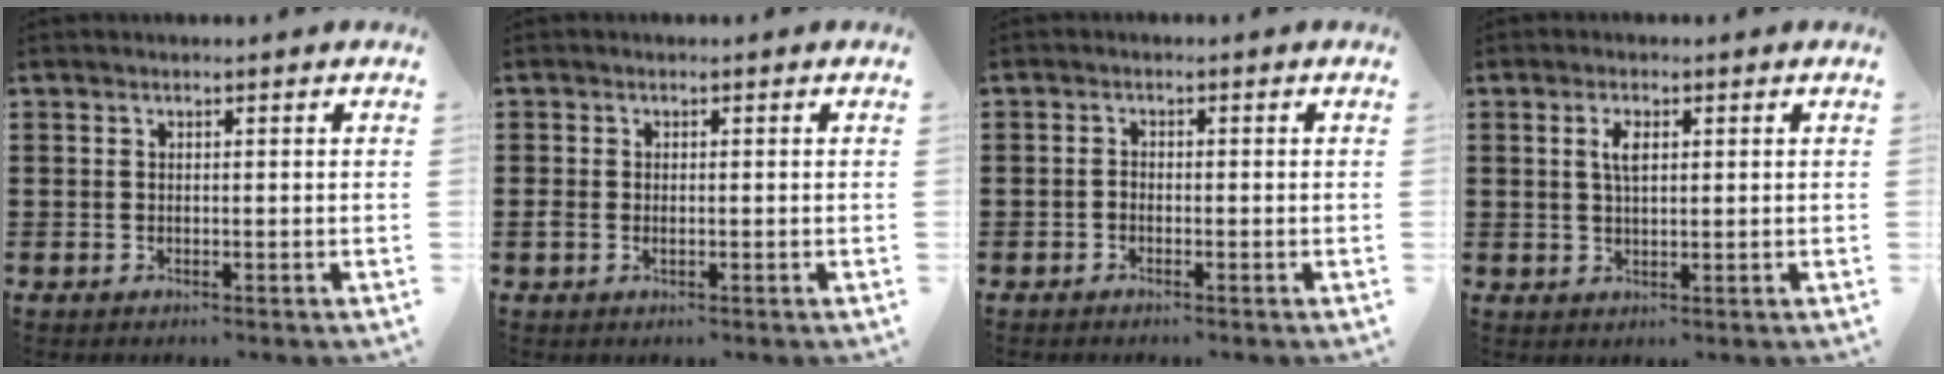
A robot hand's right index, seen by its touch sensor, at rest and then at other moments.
{"total": 1.2, "force": [-0.4, 0.7, 0.8], "torque": [-0.024, -0.003, -0.010]}
{"total": 1.0, "force": [-1.0, 0.1, 0.1], "torque": [-0.005, -0.002, -0.020]}
{"total": 3.1, "force": [0.9, 1.2, 2.7], "torque": [-0.057, 0.007, 0.013]}